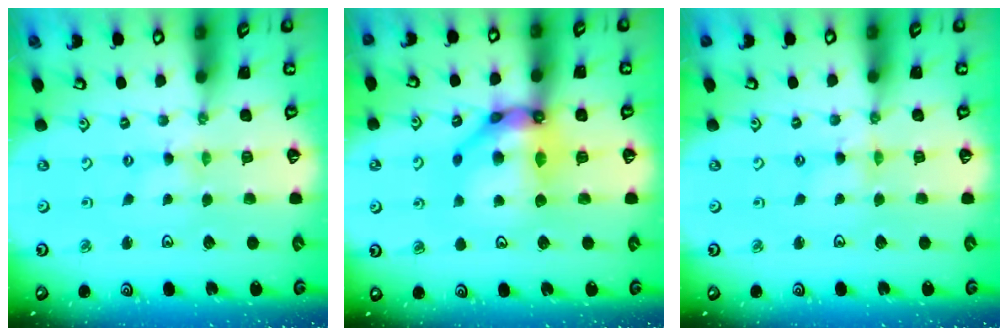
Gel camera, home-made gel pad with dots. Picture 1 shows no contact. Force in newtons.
{"total": 14.2, "press": 14.1, "slide": 2.0}
{"total": 1.7, "press": 1.7, "slide": 0.2}